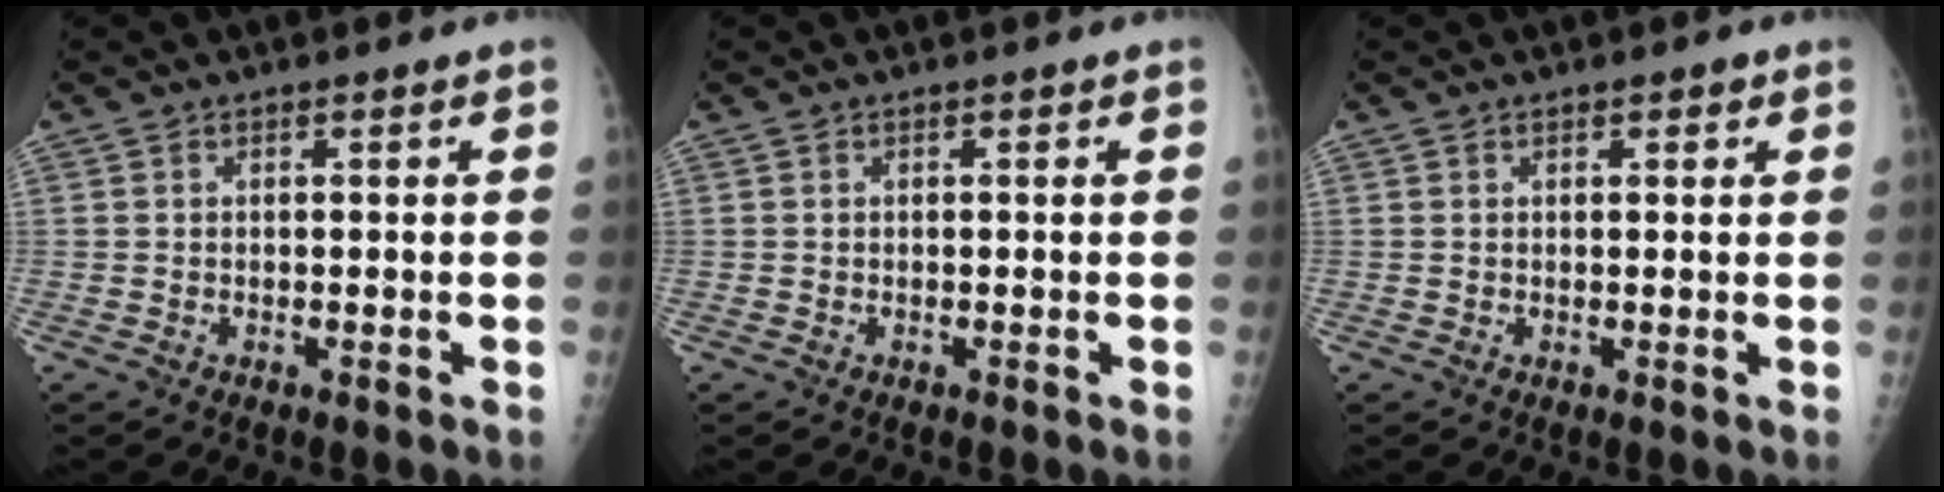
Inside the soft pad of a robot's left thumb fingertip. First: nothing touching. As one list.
[{"total": 0.0}, {"total": 1.3, "force": [0.8, 0.7, 0.8], "torque": [-0.002, -0.002, 0.009]}]